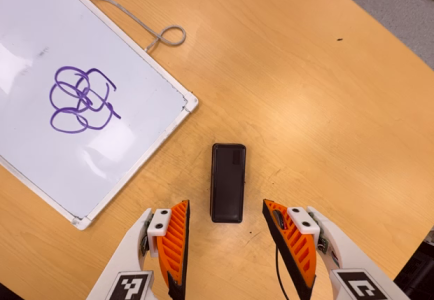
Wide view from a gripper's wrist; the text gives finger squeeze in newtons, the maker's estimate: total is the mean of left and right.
{"total": 0.0}